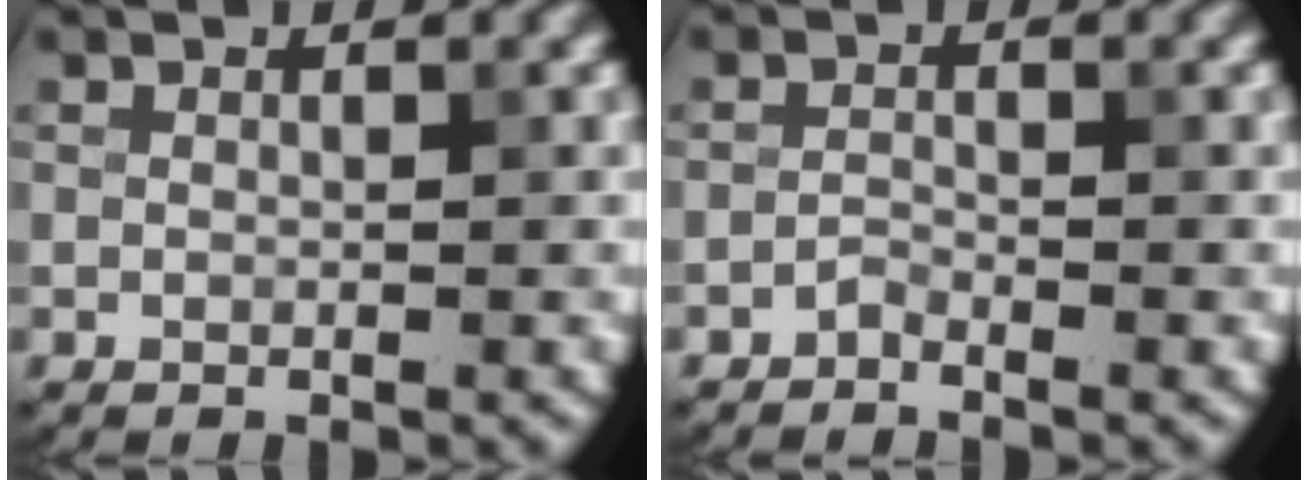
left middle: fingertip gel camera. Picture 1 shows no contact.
{"total": 0.8, "force": [-0.8, 0.1, 0.2], "torque": [-0.003, 0.003, -0.019]}